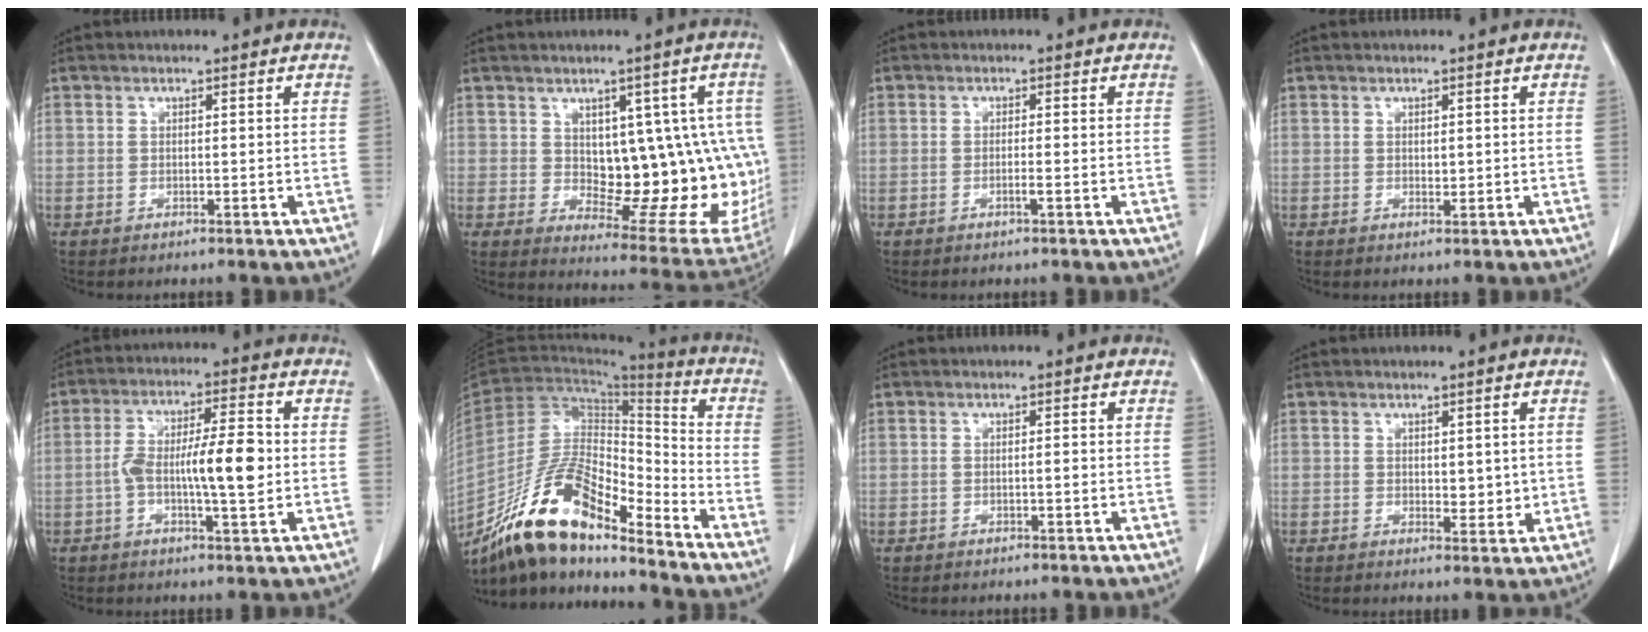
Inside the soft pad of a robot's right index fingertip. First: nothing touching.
{"total": 16.4, "force": [0.9, 8.1, 14.3], "torque": [-0.147, 0.007, 0.034]}
{"total": 1.2, "force": [-0.5, -0.3, 1.0], "torque": [-0.020, -0.001, -0.009]}
{"total": 0.7, "force": [0.2, 0.4, 0.6], "torque": [-0.009, -0.003, 0.005]}
{"total": 9.9, "force": [-0.9, 1.8, 9.7], "torque": [-0.172, 0.012, -0.018]}
{"total": 18.0, "force": [-13.8, 4.8, 10.5], "torque": [-0.192, 0.011, -0.252]}
{"total": 0.7, "force": [-0.1, 0.0, 0.7], "torque": [-0.013, 0.000, -0.001]}
{"total": 2.9, "force": [0.4, 1.5, 2.4], "torque": [-0.030, -0.009, 0.012]}